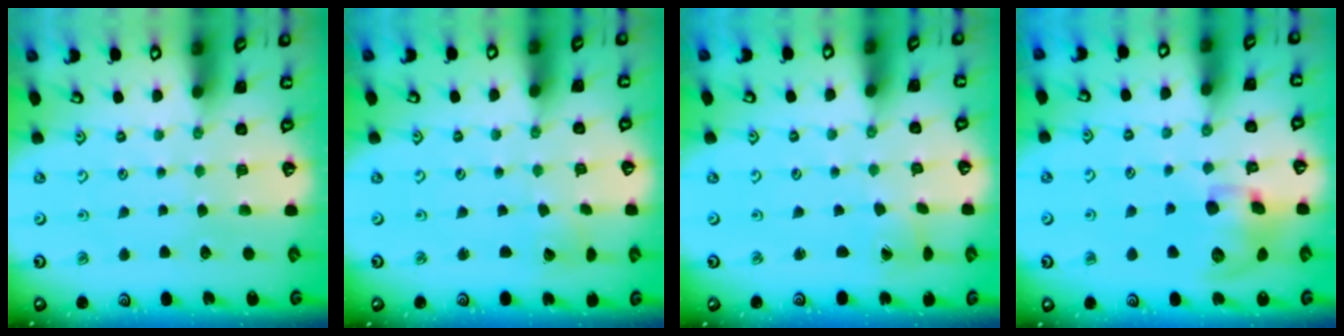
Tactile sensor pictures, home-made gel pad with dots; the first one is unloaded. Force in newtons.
{"total": 2.4, "press": 2.4, "slide": 0.2}
{"total": 1.3, "press": 1.3, "slide": 0.0}
{"total": 13.0, "press": 12.9, "slide": 2.0}